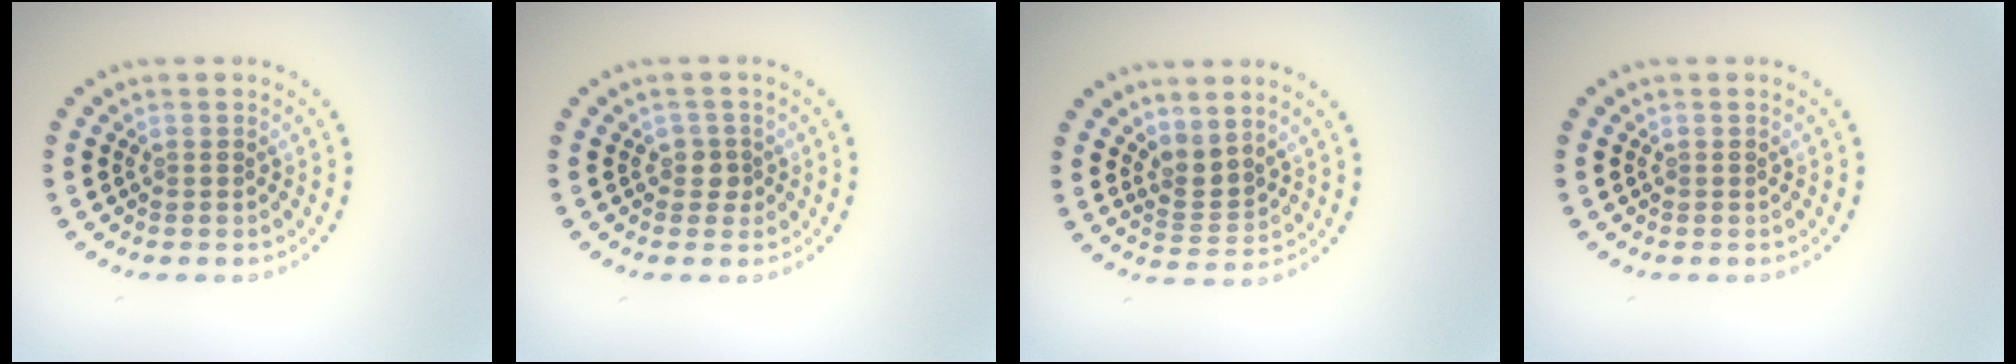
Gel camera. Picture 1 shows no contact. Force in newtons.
{"total": 1.5, "press": 1.2, "slide": 0.9}
{"total": 2.2, "press": 1.5, "slide": 1.7}
{"total": 0.0}